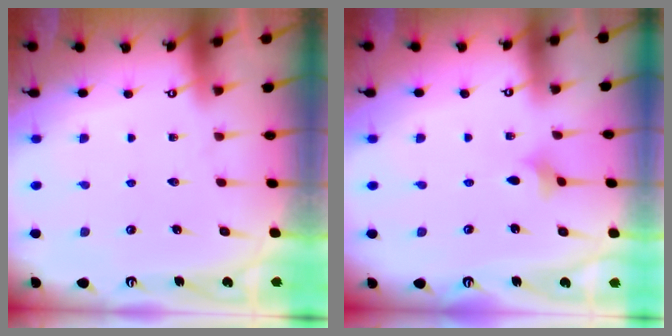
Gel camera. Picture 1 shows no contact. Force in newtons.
{"total": 2.9, "press": 2.9, "slide": 0.5}